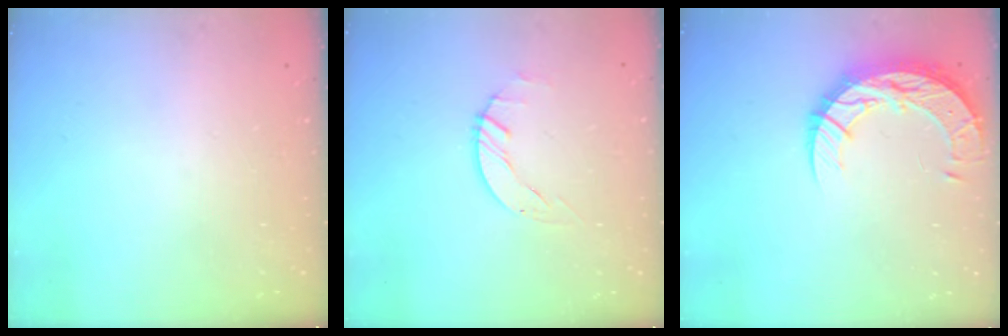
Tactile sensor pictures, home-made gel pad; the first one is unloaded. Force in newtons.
{"total": 1.6, "press": 1.6, "slide": 0.3}
{"total": 15.9, "press": 15.9, "slide": 1.2}